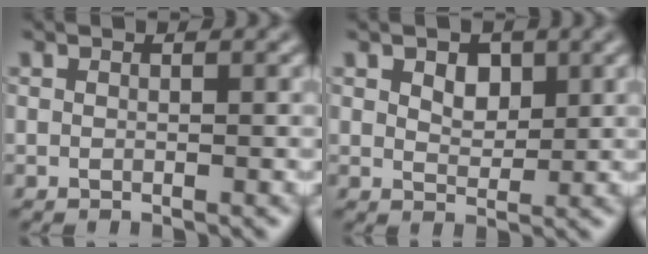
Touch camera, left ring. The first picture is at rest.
{"total": 2.3, "force": [1.0, 1.5, 1.4], "torque": [-0.026, -0.001, 0.017]}